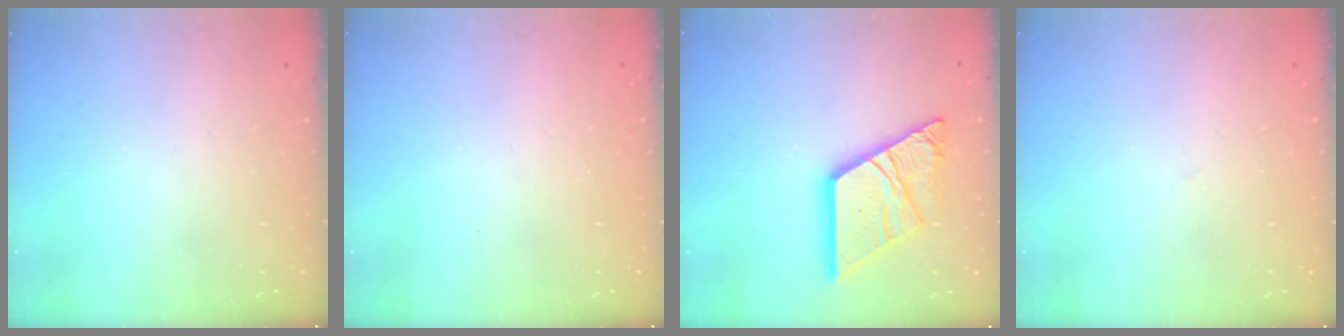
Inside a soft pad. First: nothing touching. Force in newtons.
{"total": 0.0}
{"total": 18.8, "press": 18.7, "slide": 2.0}
{"total": 2.6, "press": 2.6, "slide": 0.2}